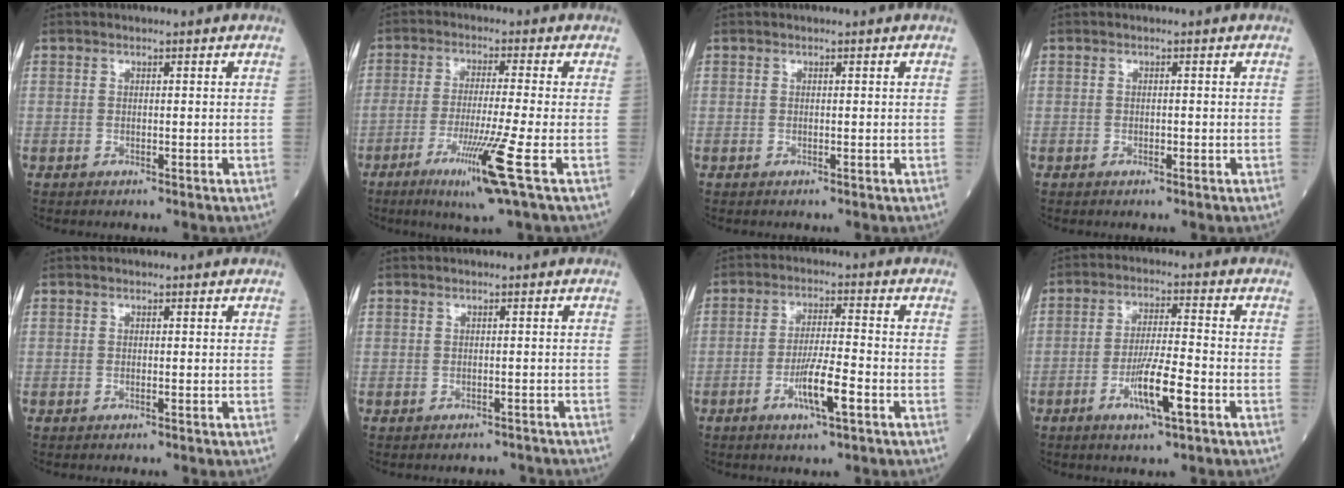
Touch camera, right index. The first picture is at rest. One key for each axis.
{"total": 9.6, "fx": -4.2, "fy": -1.6, "fz": 8.4, "tx": -0.154, "ty": -0.034, "tz": -0.080}
{"total": 0.0}
{"total": 0.7, "fx": -0.3, "fy": 0.3, "fz": 0.5, "tx": -0.012, "ty": -0.002, "tz": -0.005}
{"total": 0.0}
{"total": 2.7, "fx": -2.5, "fy": 0.9, "fz": 0.1, "tx": 0.003, "ty": -0.001, "tz": -0.031}
{"total": 6.9, "fx": -3.0, "fy": 0.6, "fz": 6.2, "tx": -0.118, "ty": -0.007, "tz": -0.054}
{"total": 7.5, "fx": -3.2, "fy": 0.6, "fz": 6.7, "tx": -0.127, "ty": -0.007, "tz": -0.058}